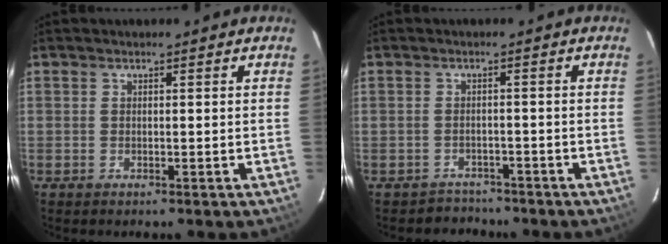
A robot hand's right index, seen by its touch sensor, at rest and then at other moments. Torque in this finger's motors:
{"motor_torque": [0.07, 0.17, -0.18, -0.14]}